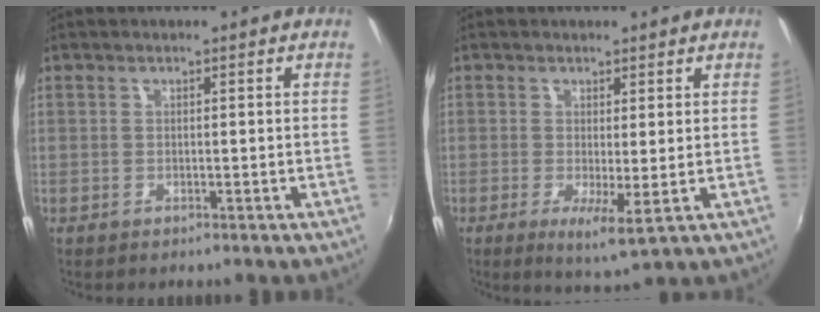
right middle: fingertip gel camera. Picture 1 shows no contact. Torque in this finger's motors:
{"motor_torque": [-0.27, -1.64, -0.17, 0.00]}